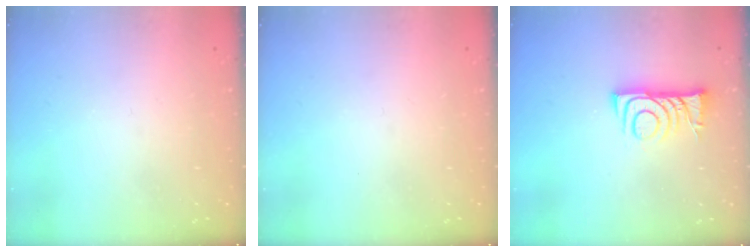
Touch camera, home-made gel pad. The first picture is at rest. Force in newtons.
{"total": 0.0}
{"total": 7.3, "press": 7.2, "slide": 0.9}